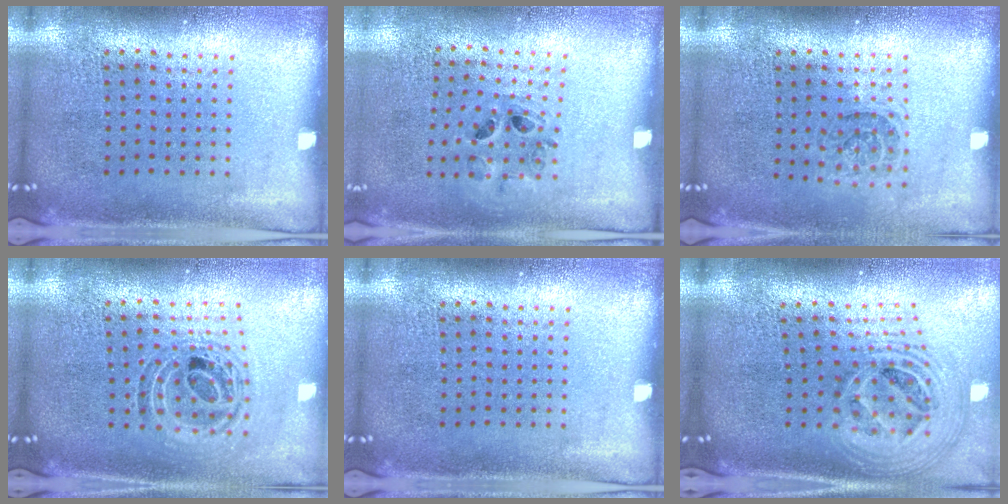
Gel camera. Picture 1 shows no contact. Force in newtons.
{"total": 0.8, "press": 0.8, "slide": 0.3}
{"total": 1.2, "press": 1.0, "slide": 0.7}
{"total": 0.9, "press": 0.9, "slide": 0.3}
{"total": 0.0}
{"total": 2.6, "press": 1.9, "slide": 1.8}